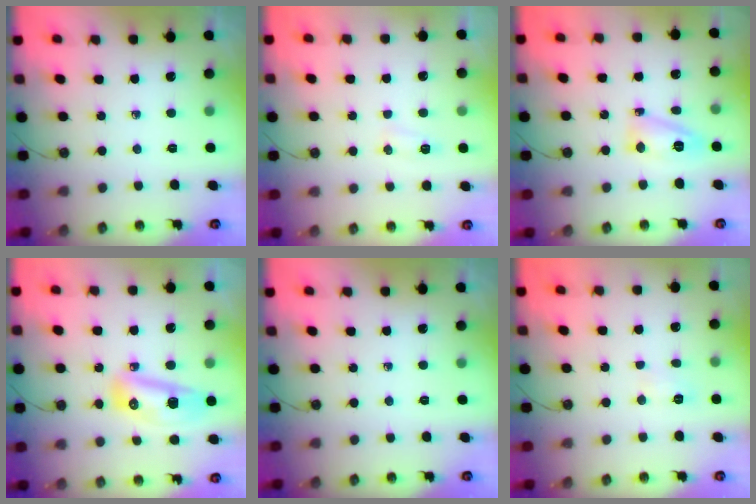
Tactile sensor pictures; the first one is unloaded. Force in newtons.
{"total": 16.9, "press": 5.4, "slide": 16.0}
{"total": 9.6, "press": 9.6, "slide": 1.0}
{"total": 10.5, "press": 10.3, "slide": 2.0}
{"total": 0.0}
{"total": 3.9, "press": 3.9, "slide": 0.4}